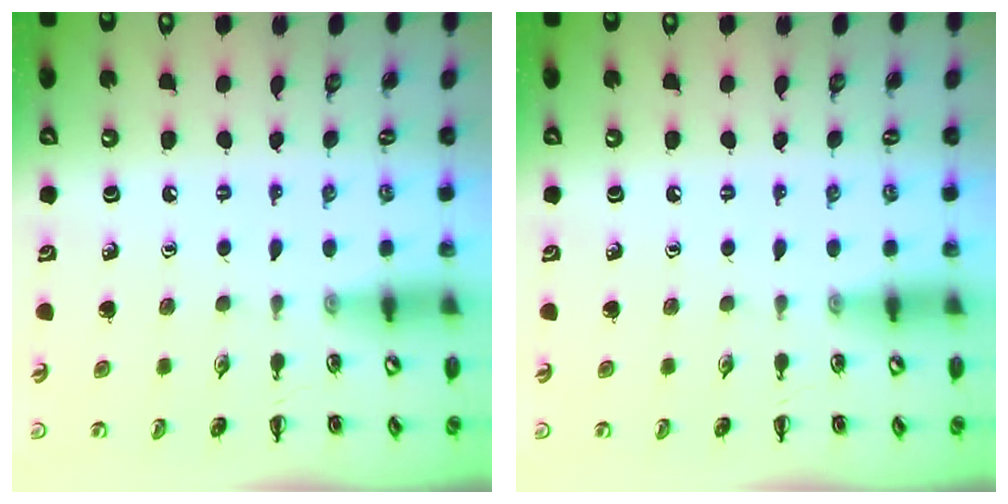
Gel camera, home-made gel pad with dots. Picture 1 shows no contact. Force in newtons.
{"total": 0.0}